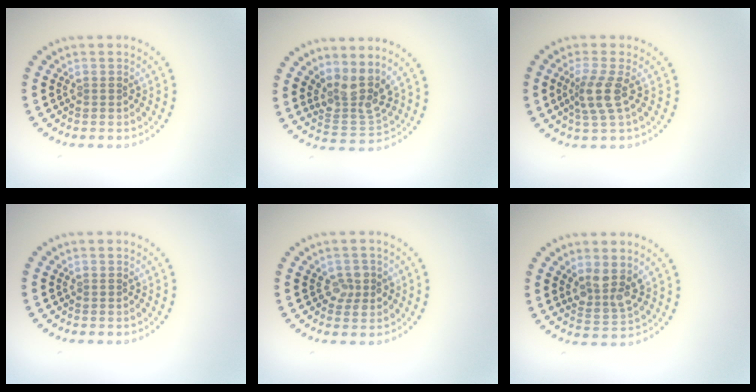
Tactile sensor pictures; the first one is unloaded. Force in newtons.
{"total": 3.7, "press": 2.8, "slide": 2.4}
{"total": 2.8, "press": 2.2, "slide": 1.7}
{"total": 0.0}
{"total": 1.9, "press": 1.9, "slide": 0.5}
{"total": 3.0, "press": 2.7, "slide": 1.4}